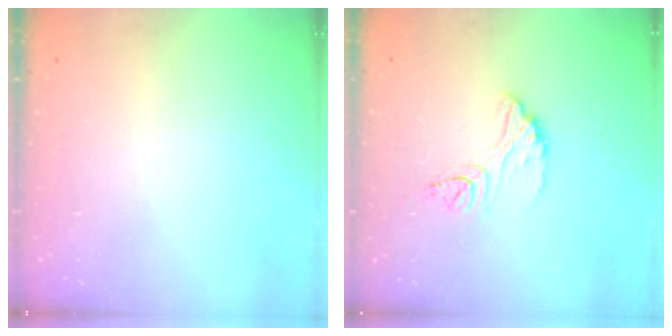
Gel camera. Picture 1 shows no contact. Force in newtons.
{"total": 11.2, "press": 11.2, "slide": 0.9}